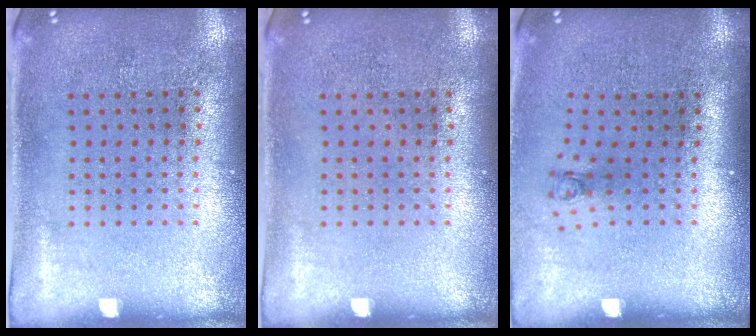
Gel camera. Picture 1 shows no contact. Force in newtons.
{"total": 0.0}
{"total": 0.7, "press": 0.3, "slide": 0.7}